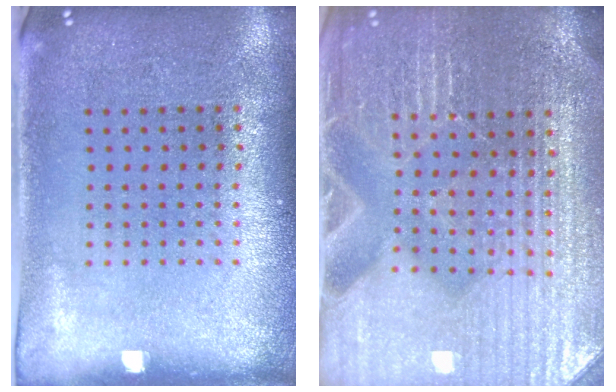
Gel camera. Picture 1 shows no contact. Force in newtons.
{"total": 4.9, "press": 4.7, "slide": 1.5}